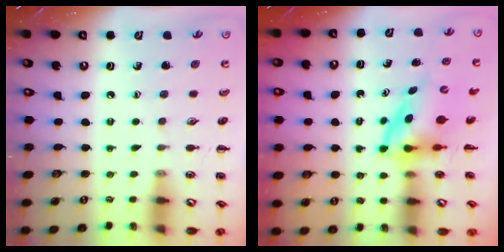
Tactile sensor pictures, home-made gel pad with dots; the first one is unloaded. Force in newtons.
{"total": 3.7, "press": 3.7, "slide": 0.6}